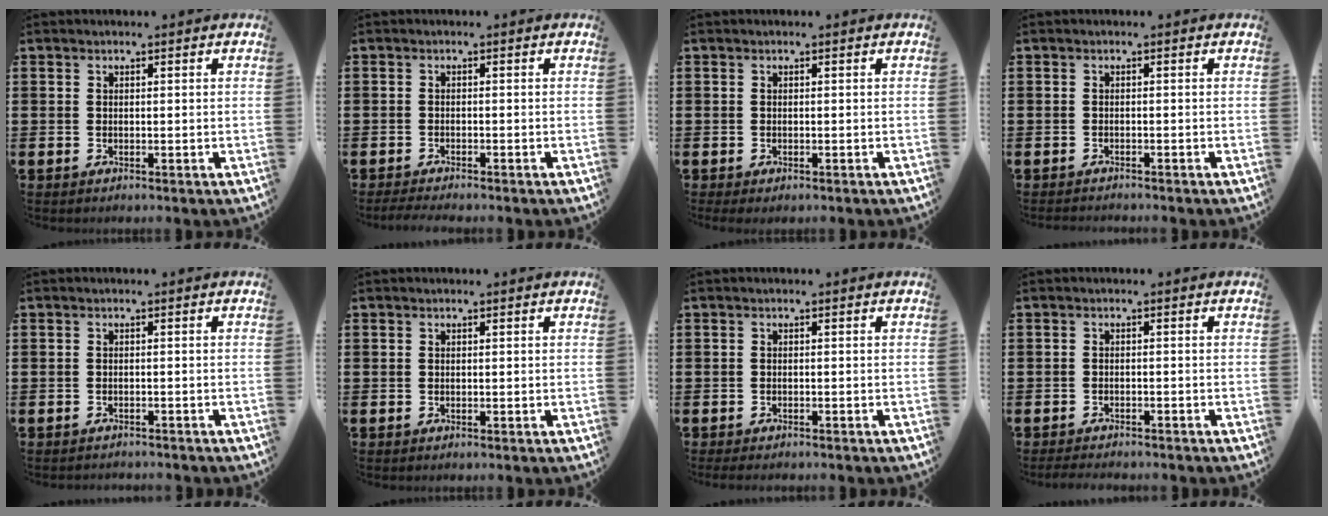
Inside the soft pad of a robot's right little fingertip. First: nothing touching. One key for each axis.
{"total": 1.1, "fx": -1.0, "fy": 0.0, "fz": 0.4, "tx": -0.009, "ty": 0.000, "tz": -0.020}
{"total": 0.0}
{"total": 0.7, "fx": -0.7, "fy": 0.0, "fz": 0.0, "tx": -0.001, "ty": -0.002, "tz": -0.013}
{"total": 0.7, "fx": -0.7, "fy": 0.0, "fz": -0.1, "tx": 0.000, "ty": -0.001, "tz": -0.015}
{"total": 0.0}
{"total": 0.6, "fx": -0.5, "fy": 0.1, "fz": 0.3, "tx": -0.006, "ty": -0.003, "tz": -0.010}
{"total": 1.2, "fx": -1.2, "fy": 0.1, "fz": 0.2, "tx": -0.007, "ty": 0.002, "tz": -0.024}